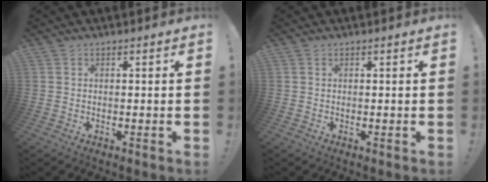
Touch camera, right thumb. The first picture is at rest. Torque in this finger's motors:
{"motor_torque": [-0.08, 0.08, -0.01, -0.02, 0.00]}